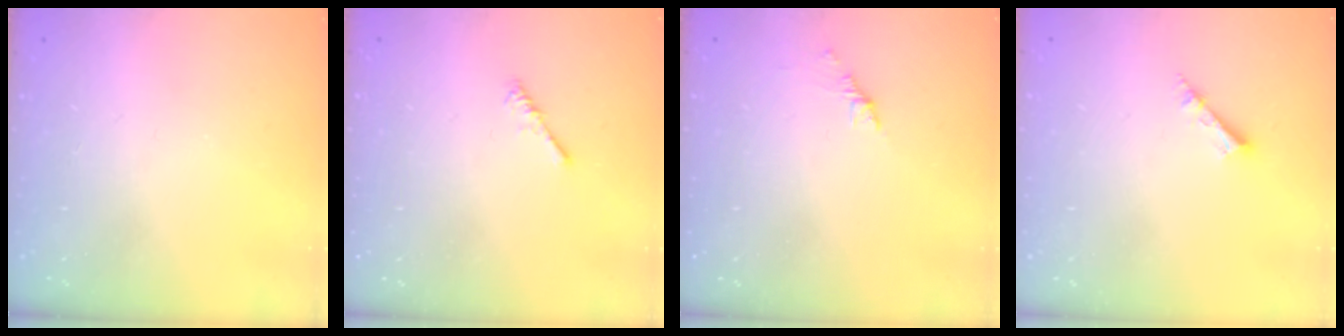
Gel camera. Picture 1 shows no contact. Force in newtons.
{"total": 0.0}
{"total": 1.1, "press": 1.0, "slide": 0.5}
{"total": 2.5, "press": 2.5, "slide": 0.1}